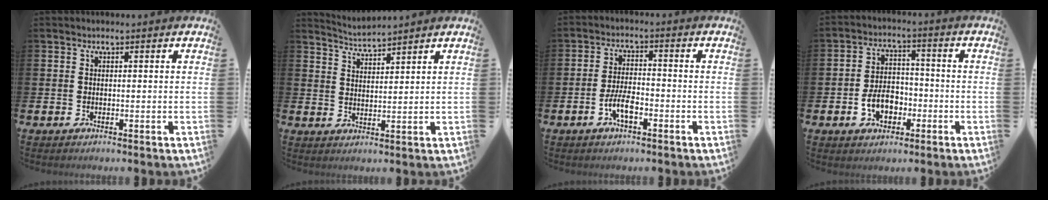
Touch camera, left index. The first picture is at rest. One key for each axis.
{"total": 3.3, "fx": 3.3, "fy": -0.3, "fz": -0.2, "tx": -0.013, "ty": -0.019, "tz": 0.061}
{"total": 4.2, "fx": -1.7, "fy": 1.7, "fz": 3.5, "tx": -0.077, "ty": 0.003, "tz": -0.034}
{"total": 5.5, "fx": -2.1, "fy": 3.8, "fz": 3.4, "tx": -0.049, "ty": 0.007, "tz": -0.043}